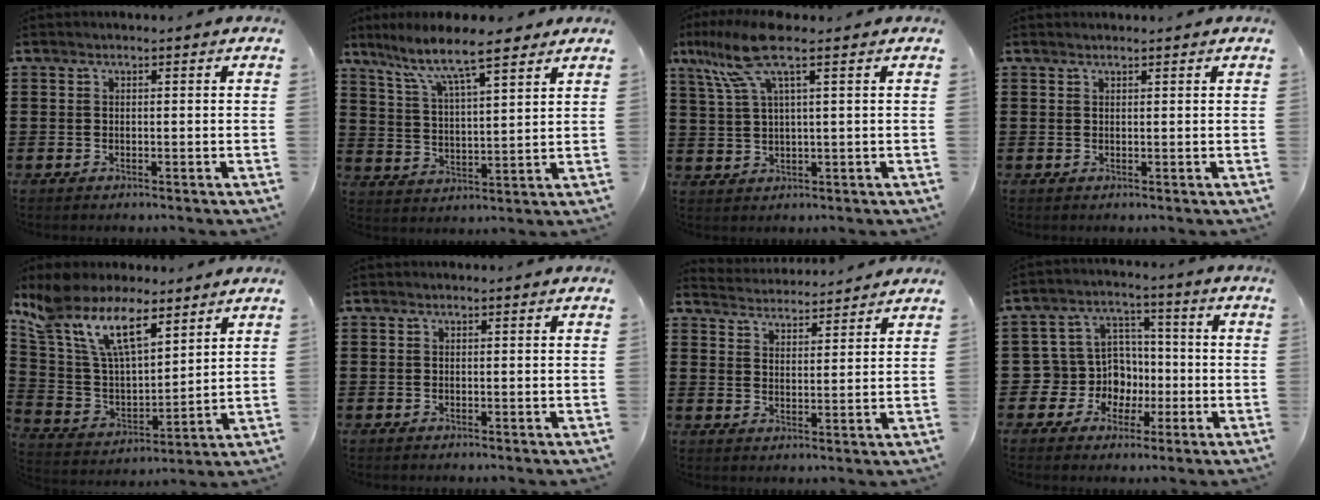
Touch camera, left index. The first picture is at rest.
{"total": 8.4, "force": [6.6, 1.5, 4.9], "torque": [-0.120, -0.026, 0.111]}
{"total": 8.6, "force": [4.6, 1.0, 7.1], "torque": [-0.171, -0.004, 0.077]}
{"total": 0.7, "force": [0.6, -0.1, 0.3], "torque": [-0.006, -0.002, 0.013]}
{"total": 12.6, "force": [8.4, 4.8, 8.1], "torque": [-0.188, -0.024, 0.155]}
{"total": 0.0}
{"total": 3.8, "force": [3.8, 0.1, -0.3], "torque": [-0.009, -0.020, 0.067]}
{"total": 8.6, "force": [-0.7, 8.2, 2.4], "torque": [-0.091, 0.000, -0.007]}